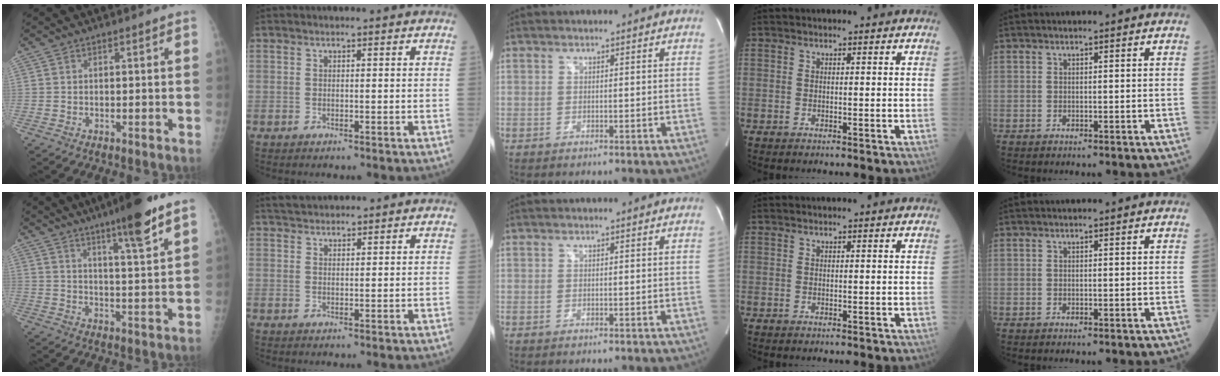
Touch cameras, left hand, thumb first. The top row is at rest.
{"thumb": {"total": 11.8, "force": [7.7, 0.8, 8.9], "torque": [-0.135, -0.039, 0.120]}, "index": {"total": 3.5, "force": [3.4, 0.6, 0.8], "torque": [-0.015, 0.026, 0.062]}}